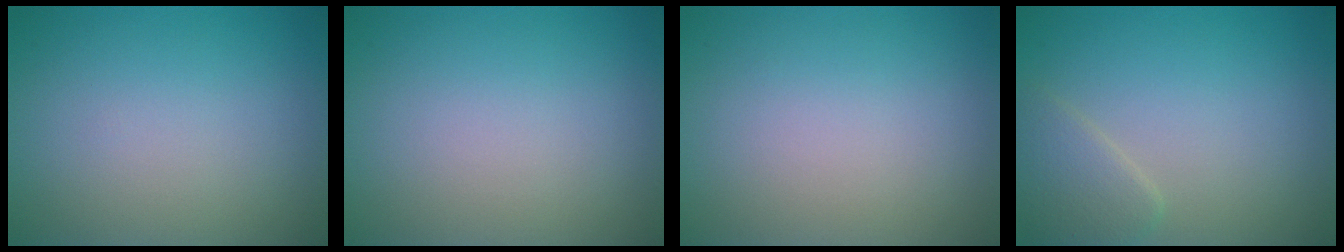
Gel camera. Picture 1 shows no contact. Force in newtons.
{"total": 0.0}
{"total": 0.0}
{"total": 2.2, "press": 2.2, "slide": 0.1}